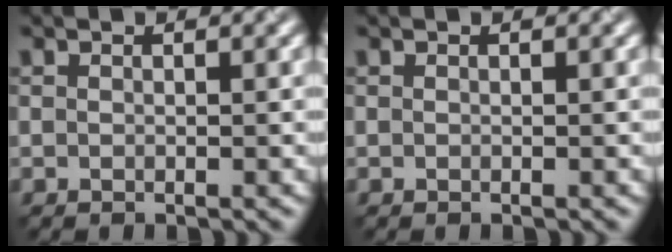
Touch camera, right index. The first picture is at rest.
{"total": 0.0}